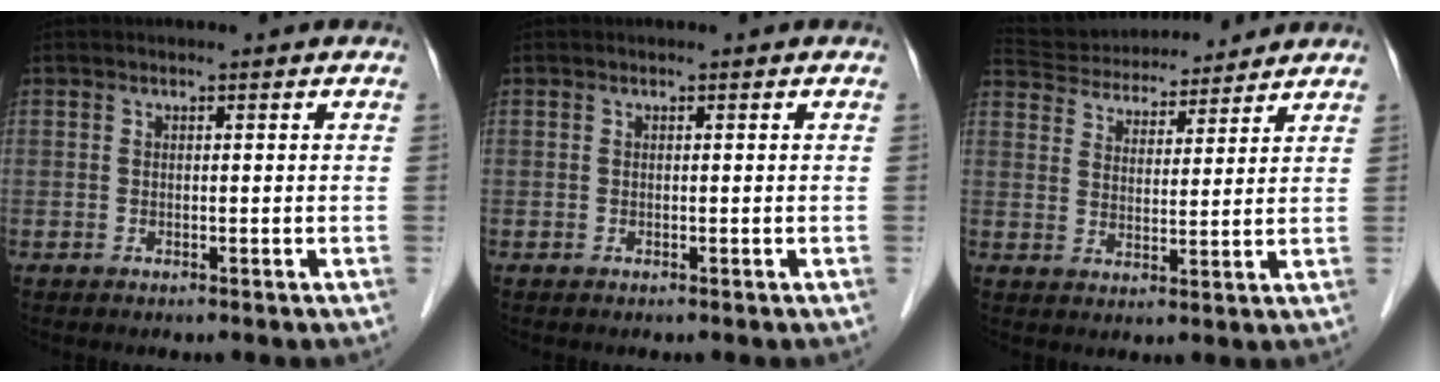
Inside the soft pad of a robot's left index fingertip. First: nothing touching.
{"total": 0.0}
{"total": 14.2, "force": [13.2, 3.3, 3.9], "torque": [-0.070, 0.035, 0.212]}